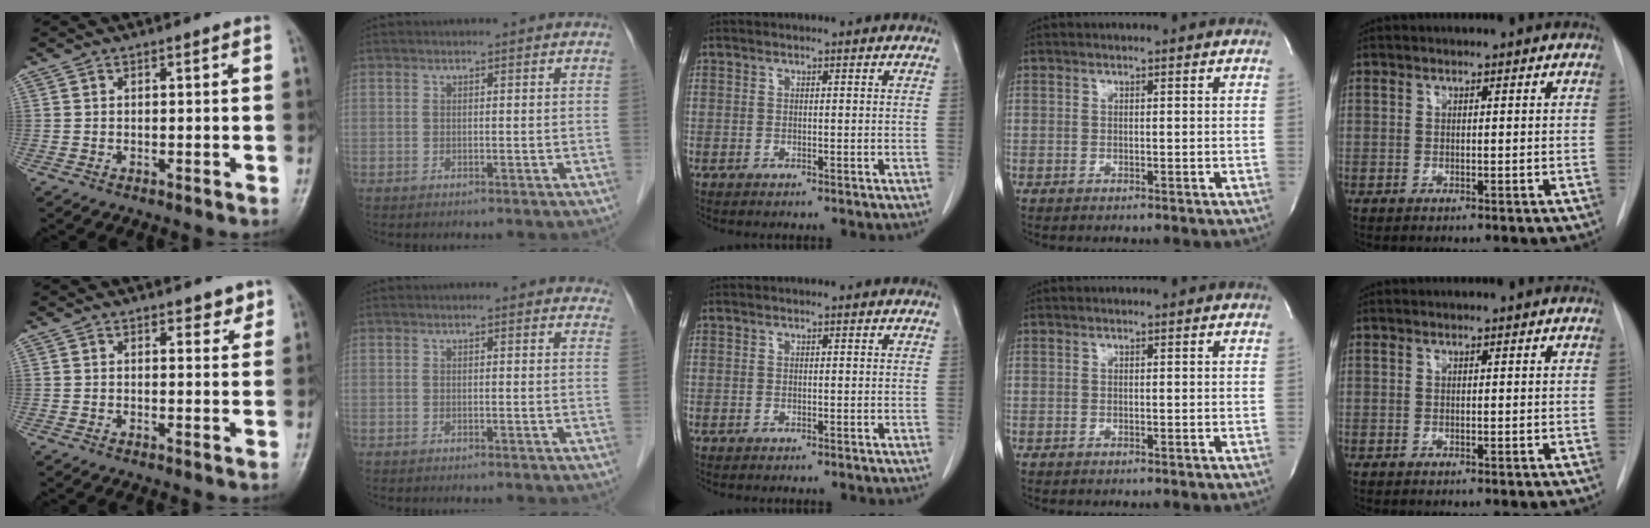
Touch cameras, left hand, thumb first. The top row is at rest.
{"thumb": {"total": 2.6, "force": [2.0, 1.3, 1.2], "torque": [0.002, -0.012, 0.024]}, "index": {"total": 6.0, "force": [5.5, 1.7, 1.5], "torque": [0.001, 0.004, 0.038]}}